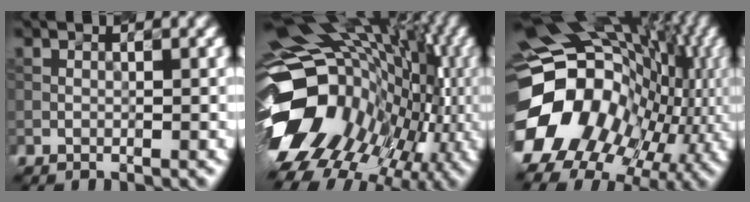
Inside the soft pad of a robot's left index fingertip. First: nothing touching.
{"total": 17.4, "force": [-2.1, 13.1, 11.3], "torque": [-0.182, 0.000, -0.022]}
{"total": 19.2, "force": [-2.8, 15.7, 10.8], "torque": [-0.187, 0.005, -0.037]}